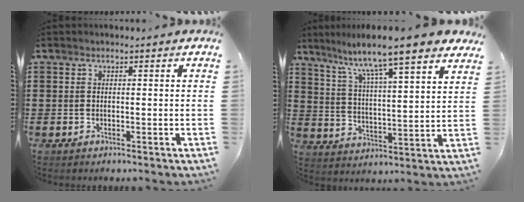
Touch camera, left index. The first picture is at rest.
{"total": 8.3, "force": [7.1, -0.5, 4.2], "torque": [-0.110, -0.049, 0.113]}